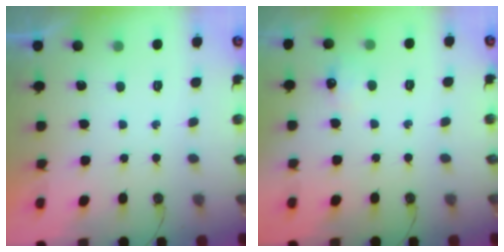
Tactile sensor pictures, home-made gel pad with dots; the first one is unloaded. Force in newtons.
{"total": 4.9, "press": 4.8, "slide": 0.7}